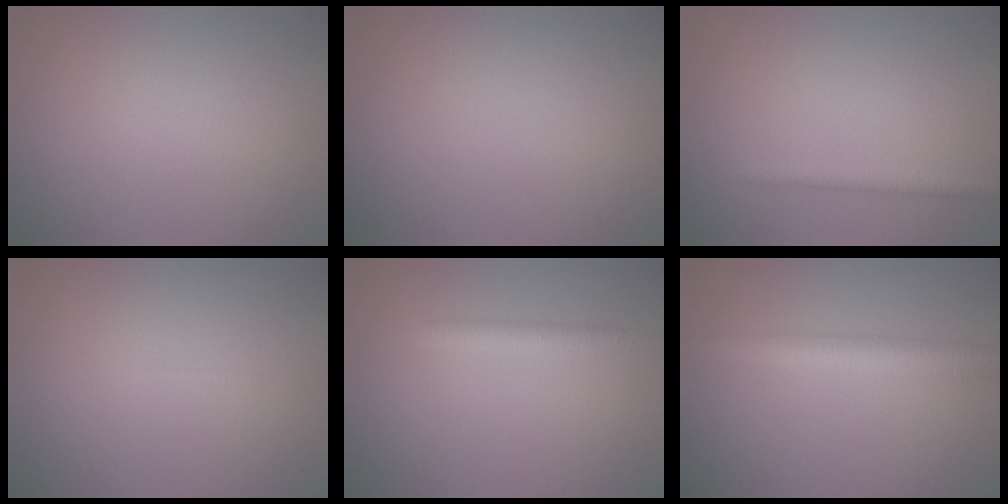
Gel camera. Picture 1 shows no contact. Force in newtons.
{"total": 0.0}
{"total": 1.5, "press": 1.5, "slide": 0.2}
{"total": 0.7, "press": 0.7, "slide": 0.2}
{"total": 1.8, "press": 1.8, "slide": 0.1}
{"total": 4.3, "press": 4.3, "slide": 0.1}